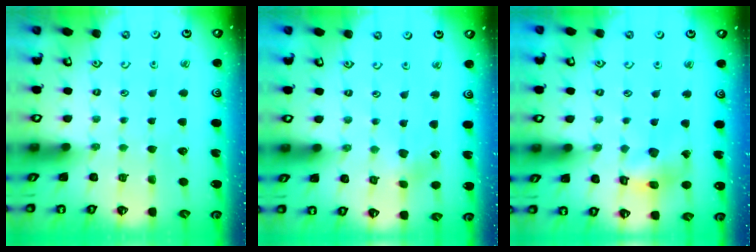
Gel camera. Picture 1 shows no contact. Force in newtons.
{"total": 1.4, "press": 1.4, "slide": 0.2}
{"total": 10.1, "press": 10.0, "slide": 1.2}